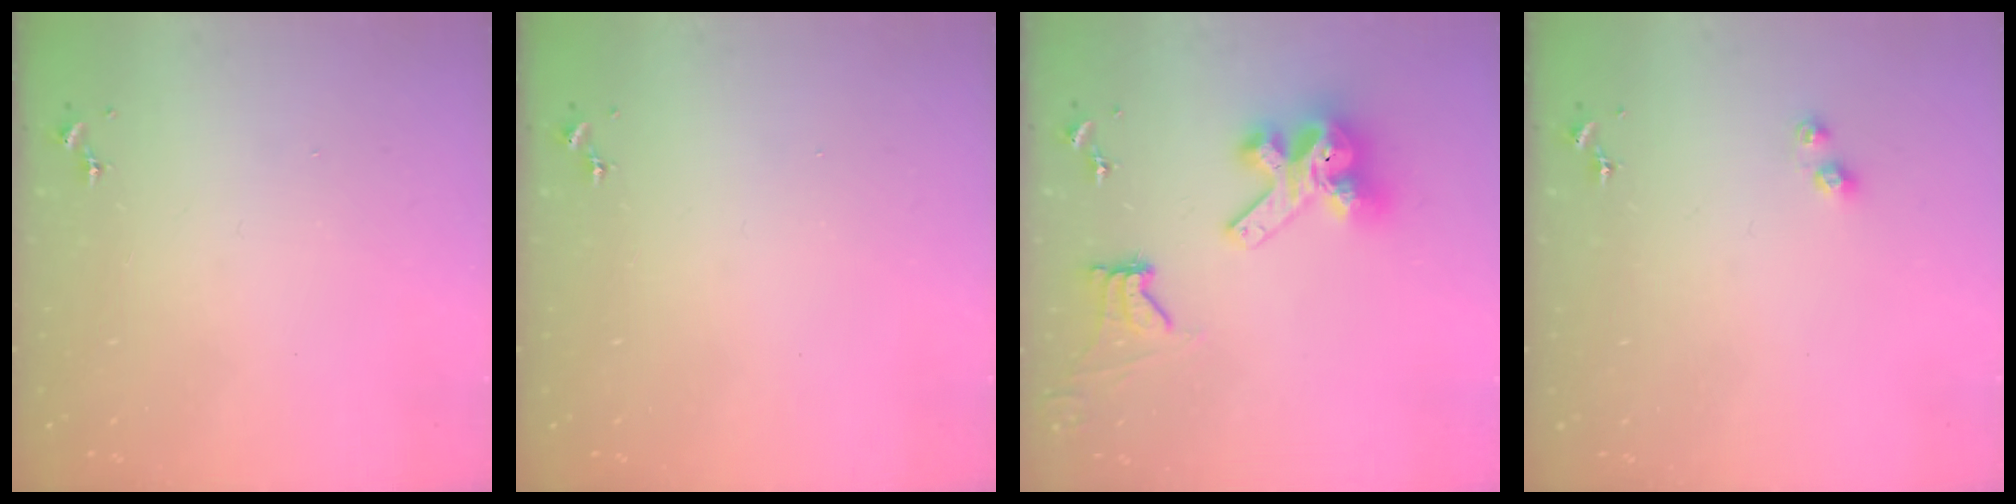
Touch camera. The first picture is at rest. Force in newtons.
{"total": 0.0}
{"total": 13.4, "press": 13.3, "slide": 1.7}
{"total": 4.7, "press": 4.7, "slide": 0.3}